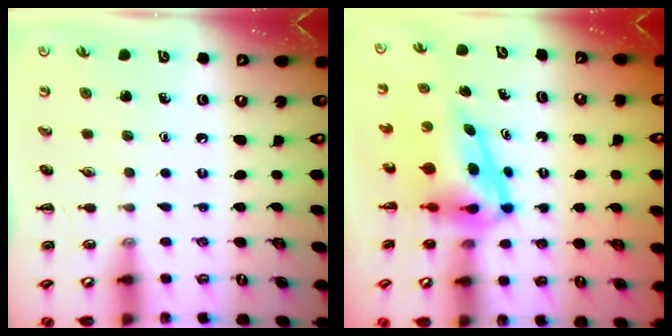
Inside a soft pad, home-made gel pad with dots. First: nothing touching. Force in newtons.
{"total": 7.7, "press": 7.4, "slide": 2.0}